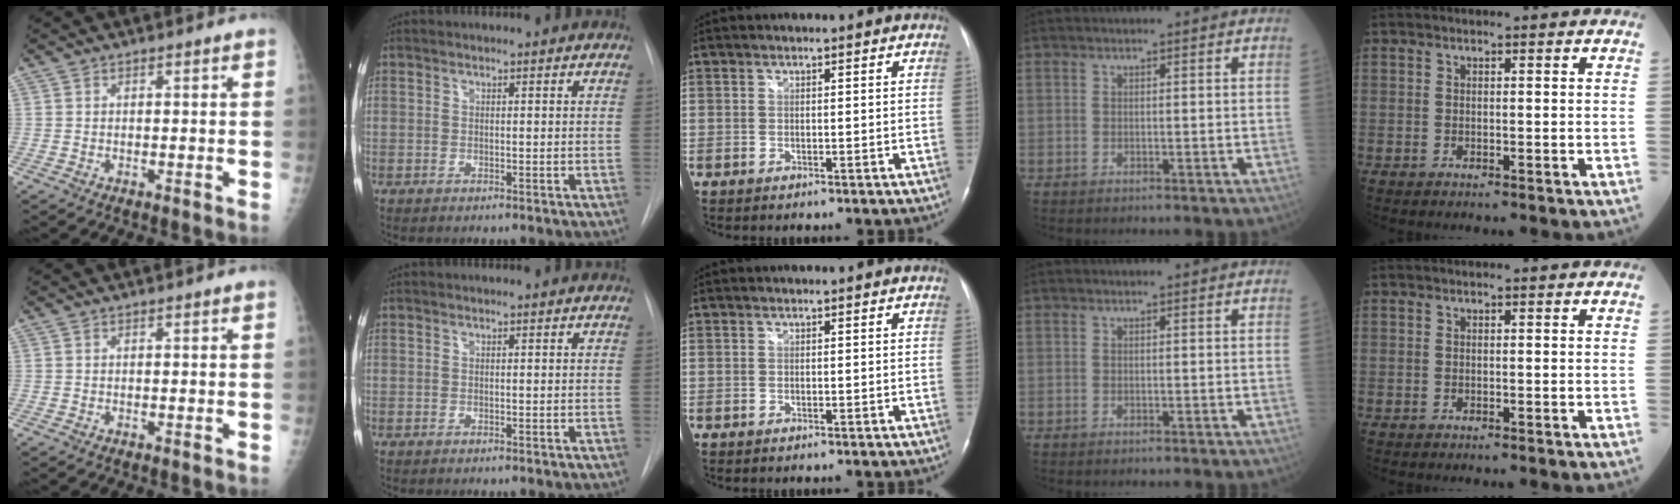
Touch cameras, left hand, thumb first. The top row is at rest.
{}